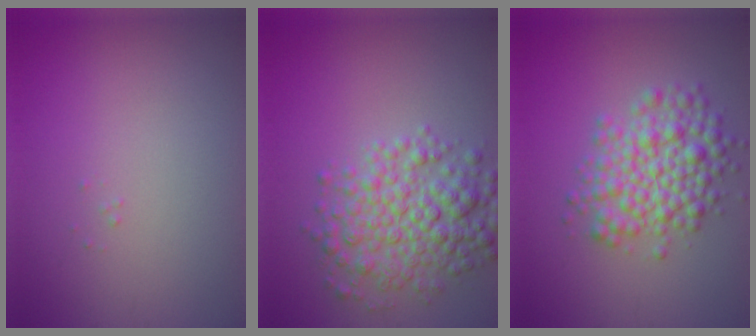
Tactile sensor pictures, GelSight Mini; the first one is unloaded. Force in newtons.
{"total": 5.8, "press": 5.8, "slide": 0.0}
{"total": 5.5, "press": 5.5, "slide": 0.2}